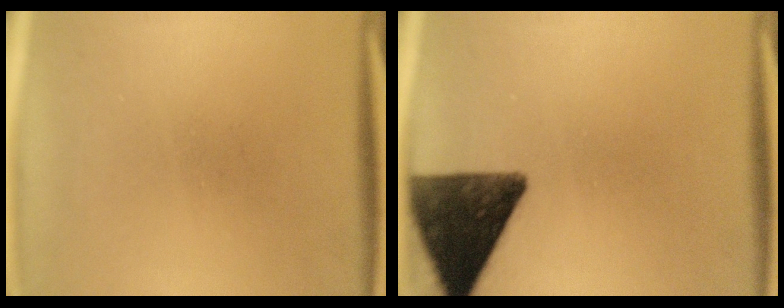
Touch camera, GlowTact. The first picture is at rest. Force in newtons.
{"total": 12.8}